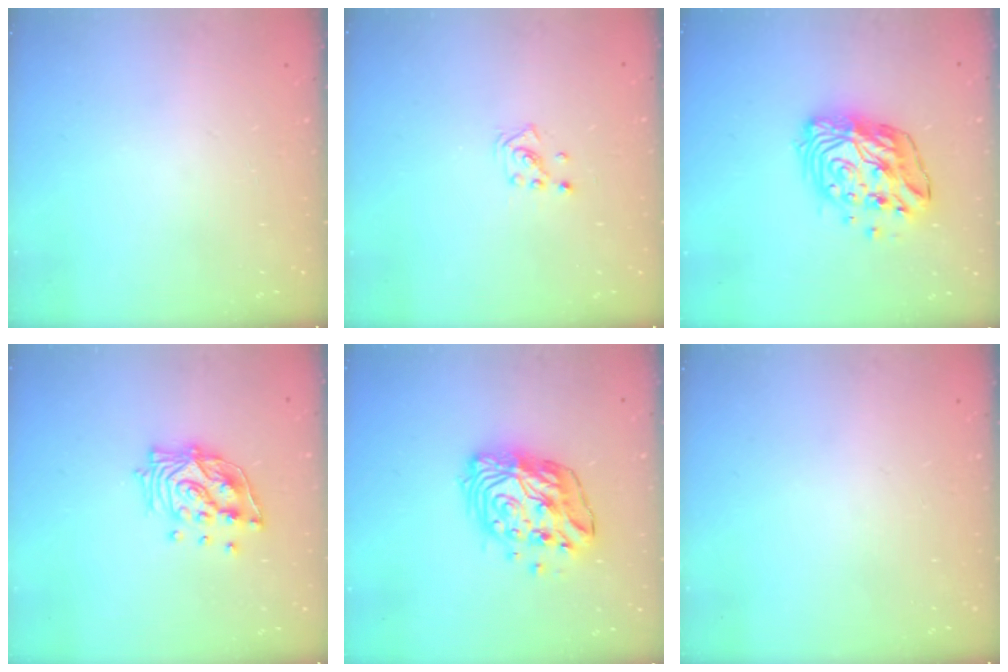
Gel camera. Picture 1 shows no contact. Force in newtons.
{"total": 1.4, "press": 1.4, "slide": 0.1}
{"total": 14.9, "press": 14.8, "slide": 1.4}
{"total": 14.2, "press": 14.1, "slide": 1.9}
{"total": 14.9, "press": 14.8, "slide": 1.4}
{"total": 0.0}